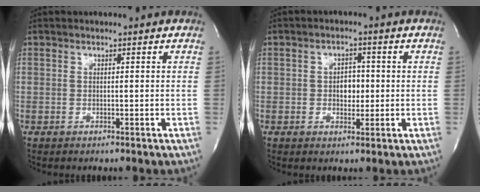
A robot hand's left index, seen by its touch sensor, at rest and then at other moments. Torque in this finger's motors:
{"motor_torque": [0.05, 0.00, 0.01, 0.02]}